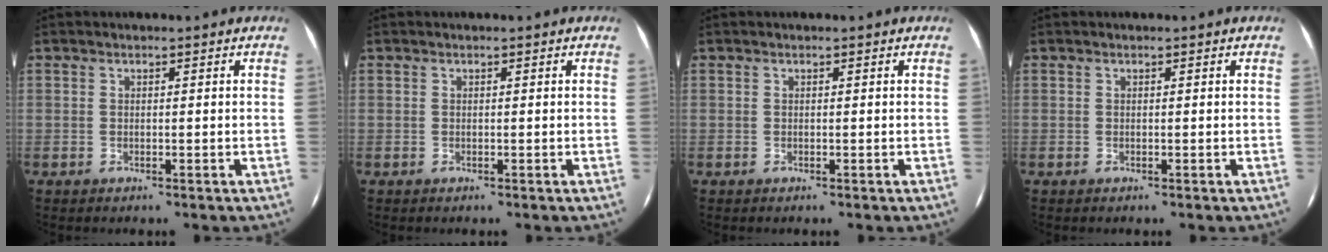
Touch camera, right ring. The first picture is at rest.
{"total": 0.0}
{"total": 0.0}
{"total": 0.0}